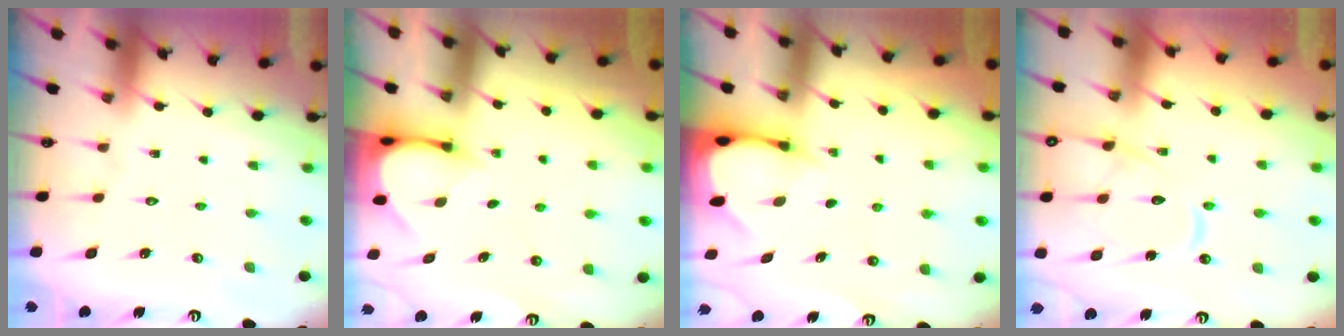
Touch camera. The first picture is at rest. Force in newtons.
{"total": 3.3, "press": 3.3, "slide": 0.3}
{"total": 3.0, "press": 3.0, "slide": 0.3}
{"total": 12.0, "press": 12.0, "slide": 1.2}